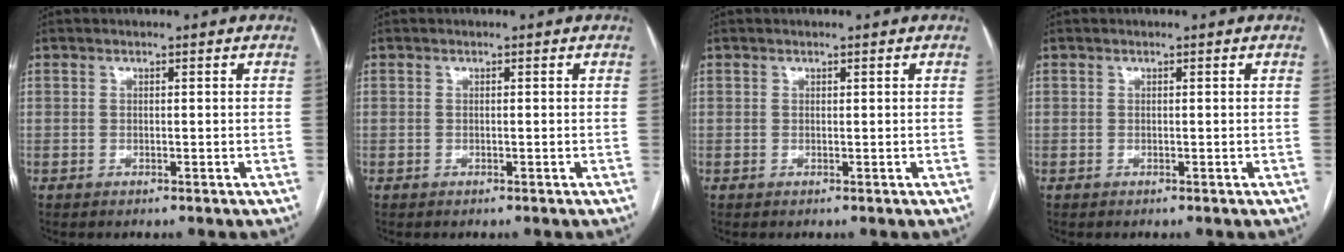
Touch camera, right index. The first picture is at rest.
{"total": 0.0}
{"total": 0.0}
{"total": 0.0}